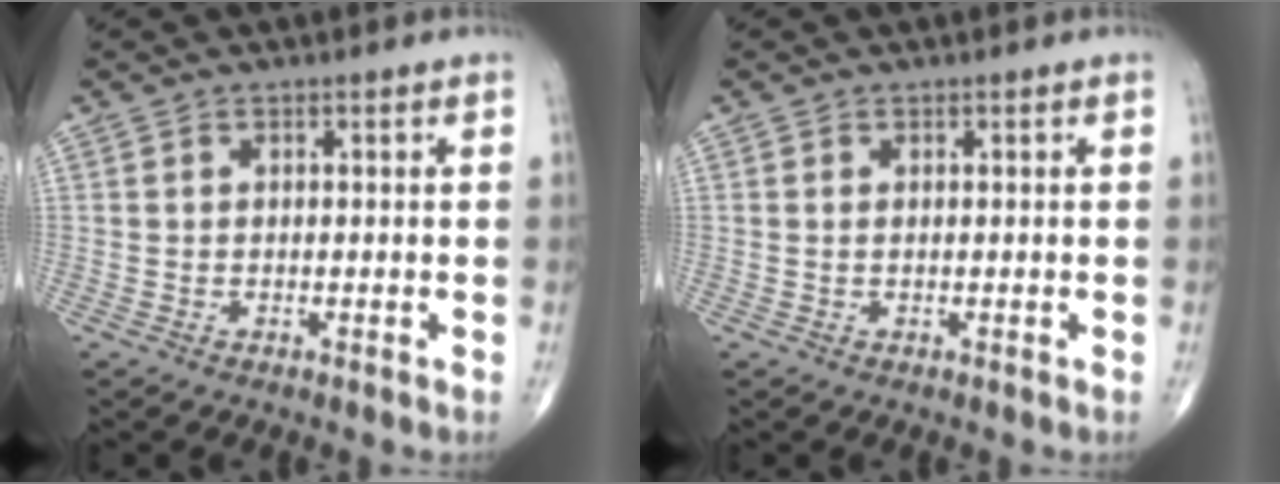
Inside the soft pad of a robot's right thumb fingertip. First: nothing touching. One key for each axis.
{"total": 0.0}